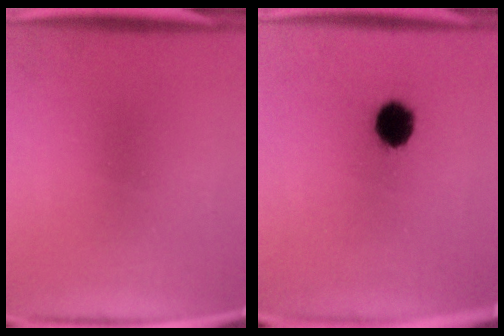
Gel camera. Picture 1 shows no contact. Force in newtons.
{"total": 7.5}